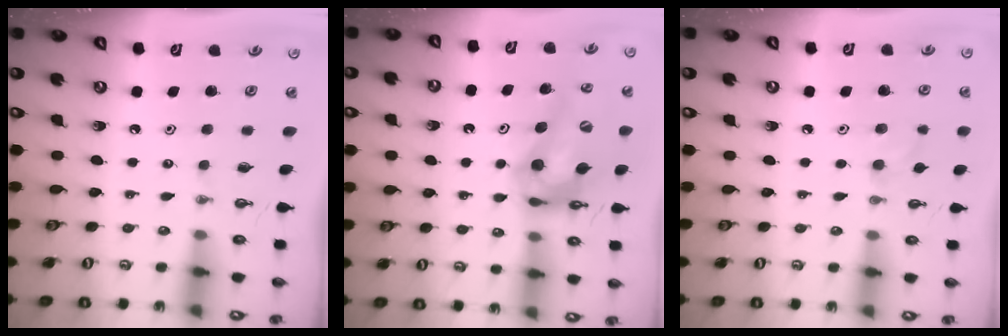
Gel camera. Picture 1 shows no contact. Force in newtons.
{"total": 14.2, "press": 14.2, "slide": 1.5}
{"total": 5.3, "press": 5.1, "slide": 1.4}